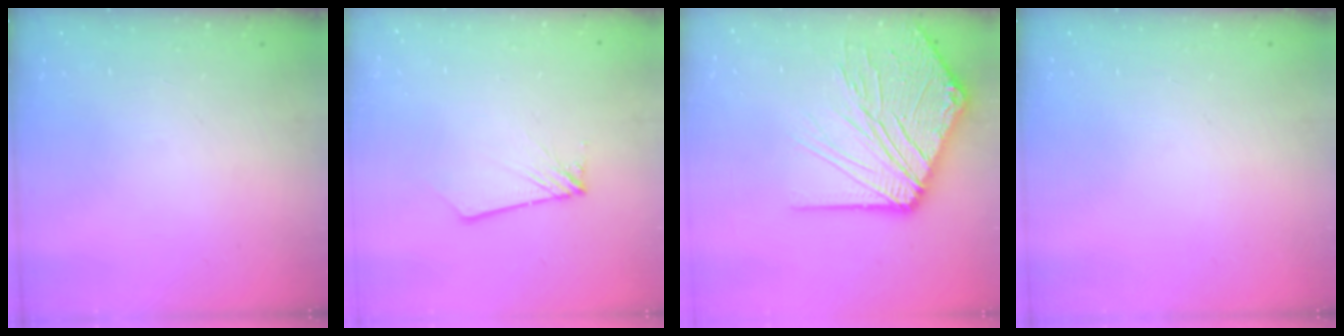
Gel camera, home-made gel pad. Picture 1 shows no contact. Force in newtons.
{"total": 1.8, "press": 1.8, "slide": 0.2}
{"total": 19.9, "press": 19.8, "slide": 2.6}
{"total": 0.0}